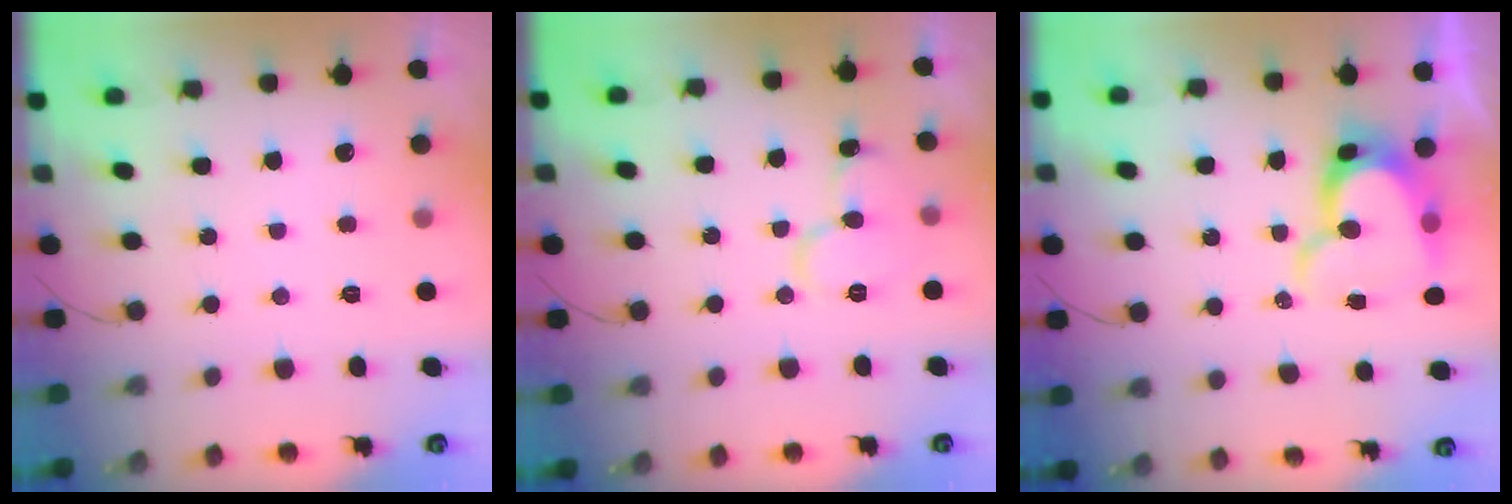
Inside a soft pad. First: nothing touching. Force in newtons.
{"total": 10.0, "press": 10.0, "slide": 1.2}
{"total": 13.2, "press": 13.1, "slide": 1.3}